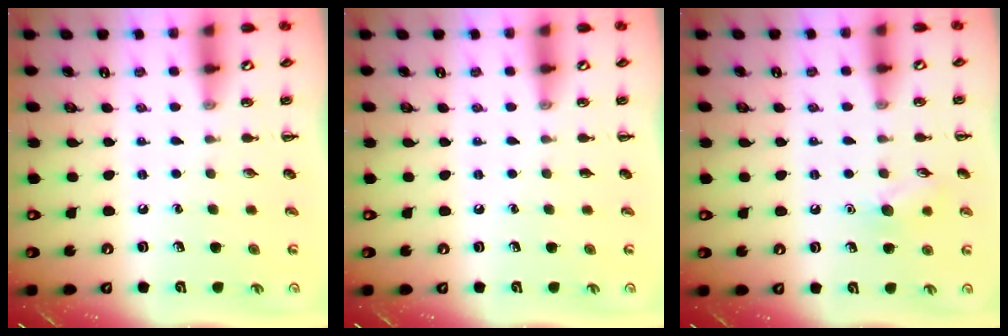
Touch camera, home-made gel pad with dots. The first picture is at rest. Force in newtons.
{"total": 0.0}
{"total": 7.5, "press": 7.3, "slide": 1.4}